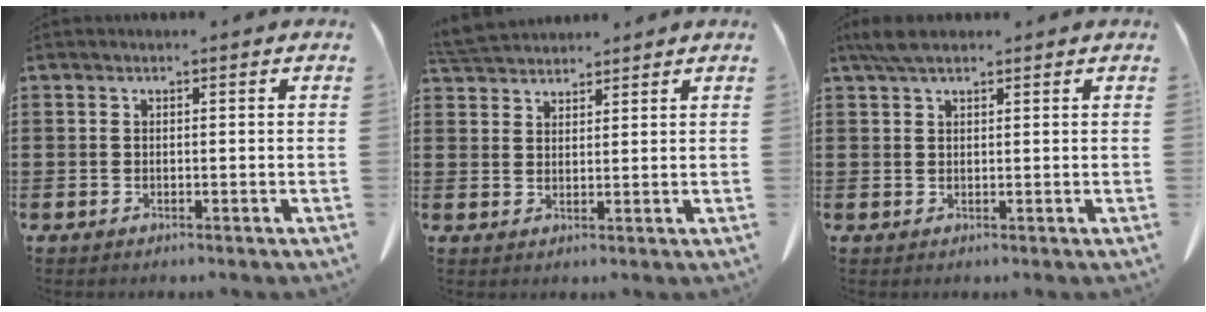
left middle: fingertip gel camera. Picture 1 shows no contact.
{"total": 4.2, "force": [4.1, 0.7, 0.7], "torque": [-0.026, -0.008, 0.079]}
{"total": 3.5, "force": [2.4, 1.1, 2.3], "torque": [-0.051, 0.005, 0.045]}